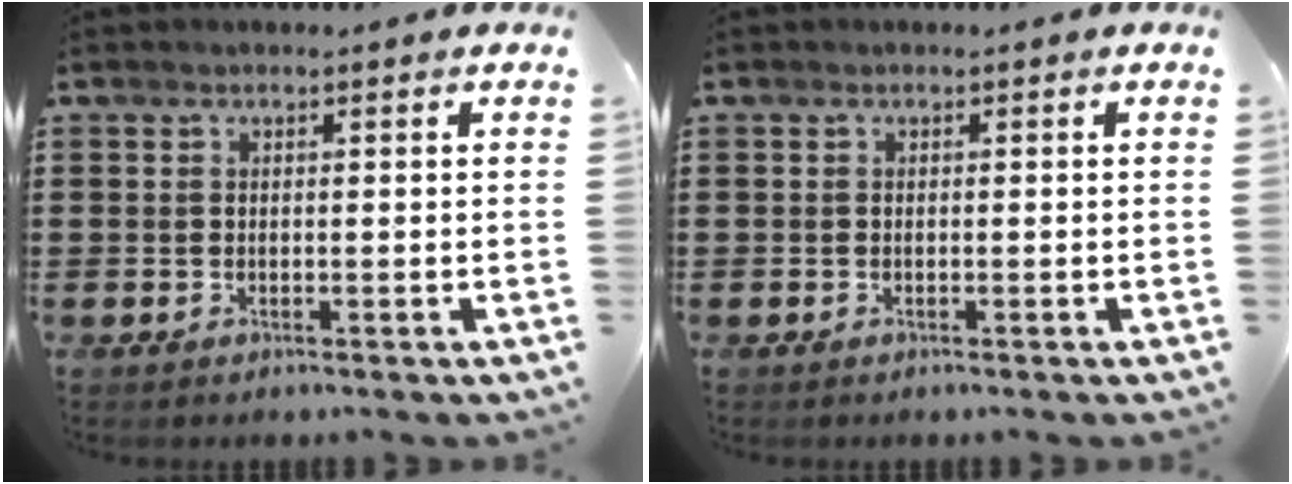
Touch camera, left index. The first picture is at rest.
{"total": 0.0}